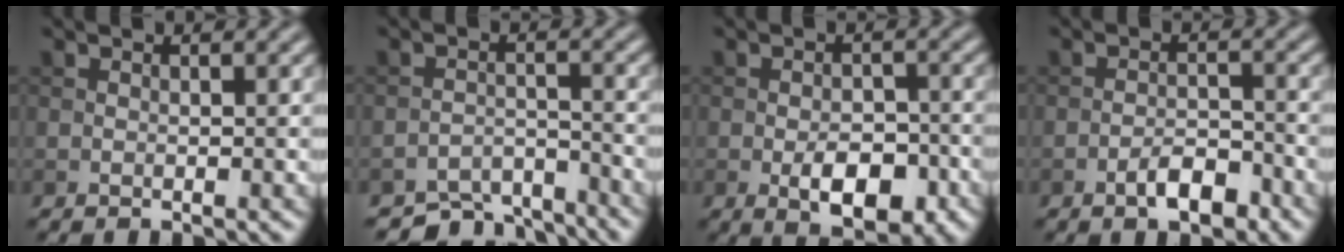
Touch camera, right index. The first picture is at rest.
{"total": 5.2, "force": [-4.9, 1.5, 1.1], "torque": [-0.015, -0.009, -0.084]}
{"total": 5.4, "force": [-2.1, 2.8, 4.1], "torque": [-0.061, -0.004, -0.032]}
{"total": 3.1, "force": [-1.9, 1.2, 2.1], "torque": [-0.031, 0.008, -0.035]}